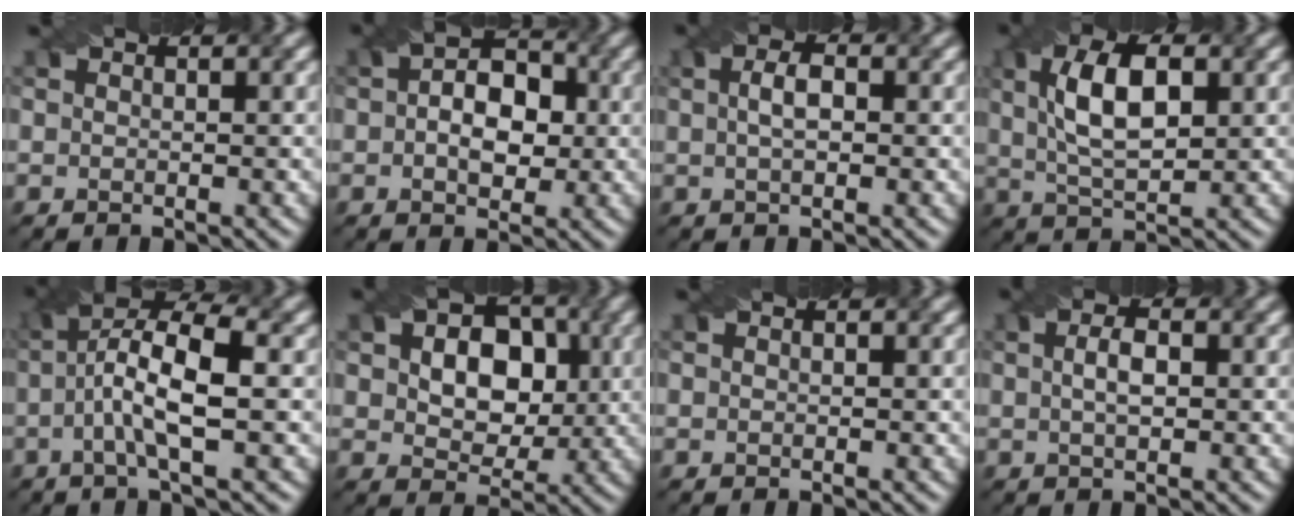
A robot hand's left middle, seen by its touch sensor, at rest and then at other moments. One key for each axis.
{"total": 4.9, "fx": -0.4, "fy": 3.5, "fz": 3.4, "tx": -0.038, "ty": 0.010, "tz": 0.001}
{"total": 1.4, "fx": -0.6, "fy": 0.6, "fz": 1.1, "tx": -0.017, "ty": 0.006, "tz": 0.004}
{"total": 5.9, "fx": 0.8, "fy": 2.9, "fz": 5.1, "tx": -0.091, "ty": 0.013, "tz": 0.028}
{"total": 5.9, "fx": -0.7, "fy": 1.6, "fz": 5.6, "tx": -0.101, "ty": 0.017, "tz": 0.000}
{"total": 6.9, "fx": 0.5, "fy": 5.3, "fz": 4.4, "tx": -0.066, "ty": 0.012, "tz": 0.022}
{"total": 0.6, "fx": -0.4, "fy": -0.1, "fz": -0.4, "tx": 0.008, "ty": 0.001, "tz": -0.001}
{"total": 1.3, "fx": -0.6, "fy": 0.6, "fz": 1.0, "tx": -0.015, "ty": 0.005, "tz": 0.004}